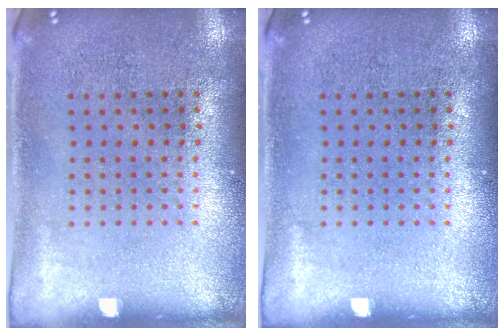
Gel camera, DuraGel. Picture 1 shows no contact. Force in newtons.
{"total": 0.0}